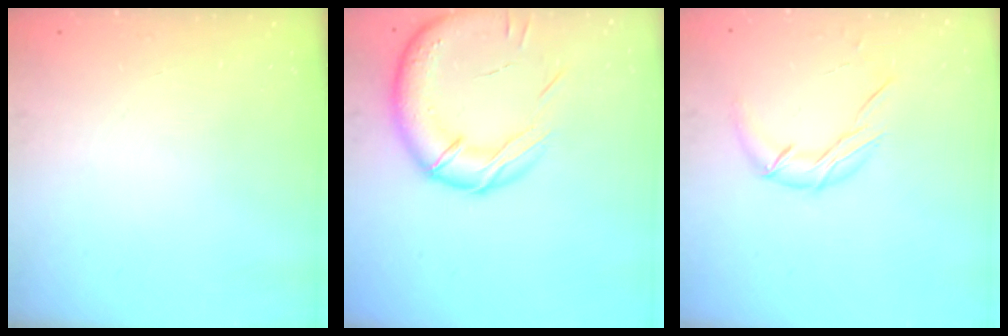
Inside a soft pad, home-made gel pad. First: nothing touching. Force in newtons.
{"total": 17.7, "press": 17.4, "slide": 3.2}
{"total": 8.7, "press": 8.7, "slide": 0.3}